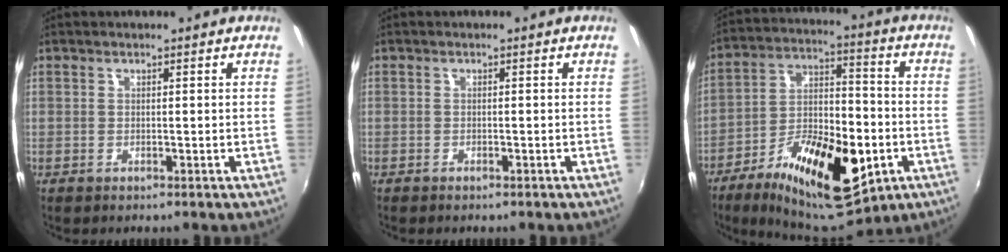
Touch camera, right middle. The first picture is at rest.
{"total": 0.9, "force": [-0.8, 0.3, 0.4], "torque": [-0.010, 0.001, -0.013]}
{"total": 23.8, "force": [-10.8, 10.5, 18.4], "torque": [-0.329, -0.016, -0.160]}